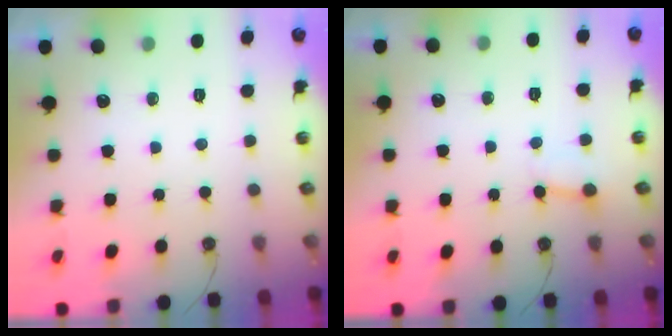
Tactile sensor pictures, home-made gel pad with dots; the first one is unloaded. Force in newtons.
{"total": 2.5, "press": 2.5, "slide": 0.2}